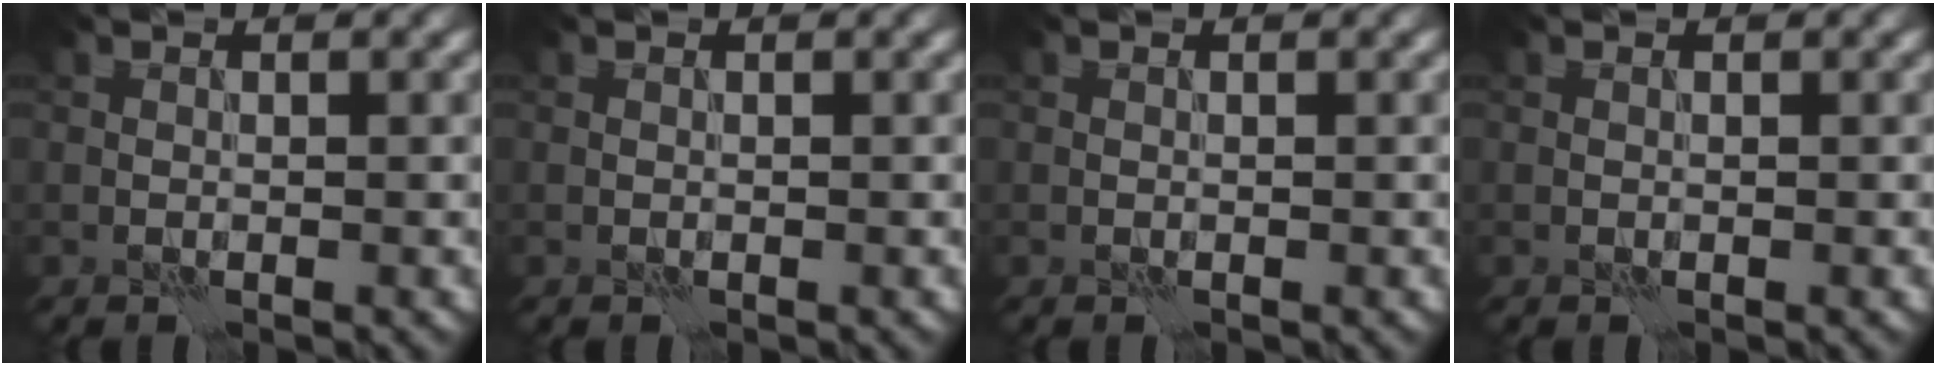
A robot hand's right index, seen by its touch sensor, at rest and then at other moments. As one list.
[{"total": 0.0}, {"total": 0.0}, {"total": 0.0}]